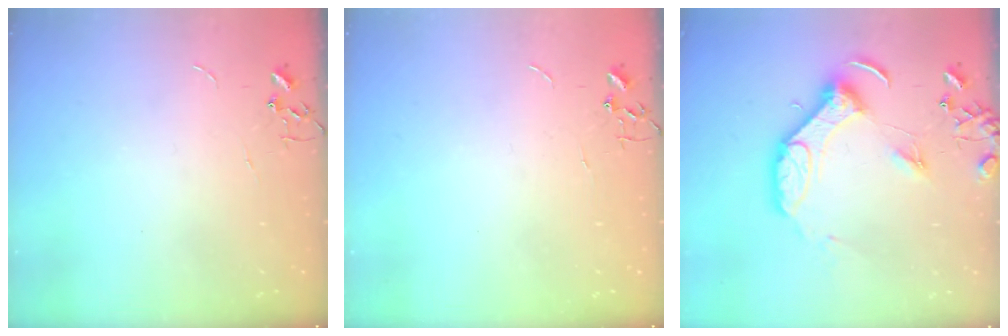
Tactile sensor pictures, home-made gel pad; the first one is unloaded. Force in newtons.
{"total": 0.0}
{"total": 13.0, "press": 12.8, "slide": 1.9}